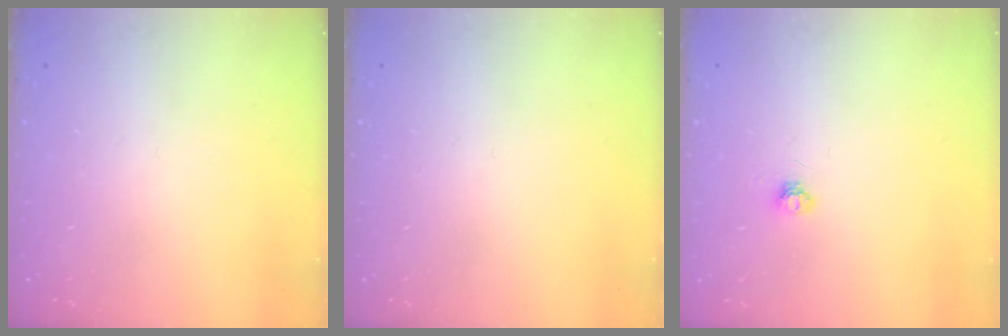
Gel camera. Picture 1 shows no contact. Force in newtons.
{"total": 0.0}
{"total": 3.9, "press": 3.9, "slide": 0.4}